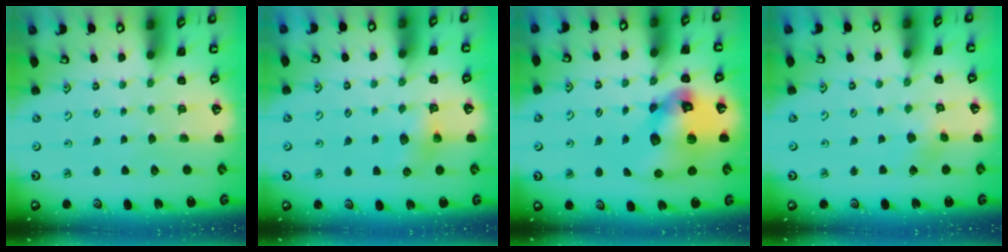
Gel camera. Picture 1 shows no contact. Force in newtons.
{"total": 6.0, "press": 5.9, "slide": 0.8}
{"total": 17.4, "press": 17.2, "slide": 2.4}
{"total": 3.1, "press": 3.0, "slide": 0.8}